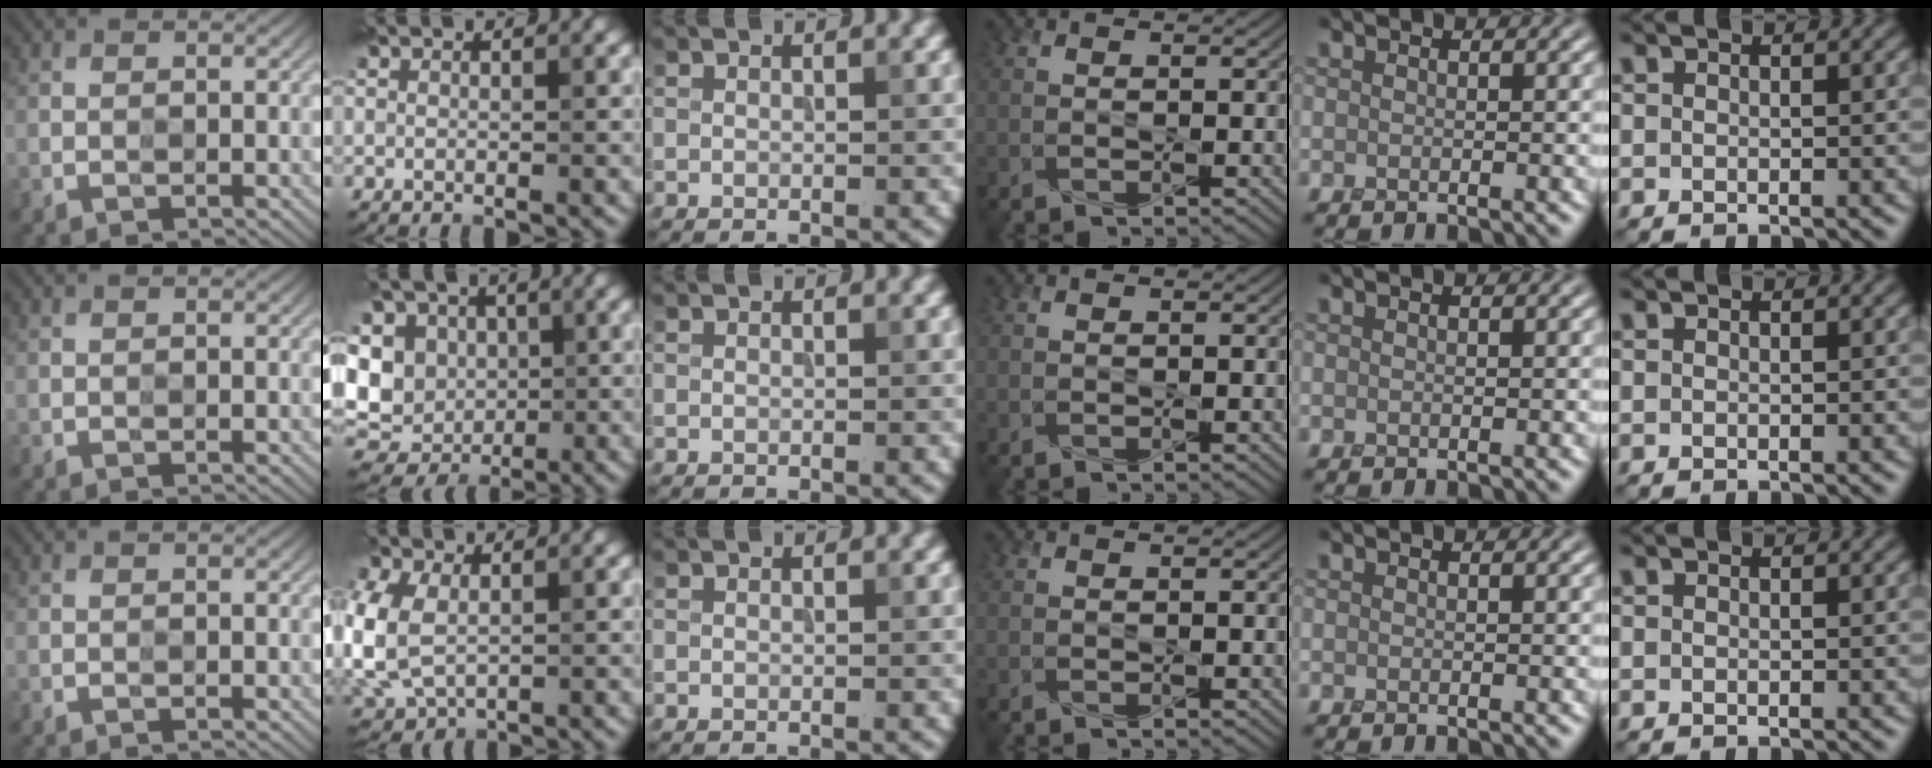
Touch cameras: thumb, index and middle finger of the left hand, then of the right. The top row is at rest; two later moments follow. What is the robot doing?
{"motion": "press", "object": "toy piano key"}